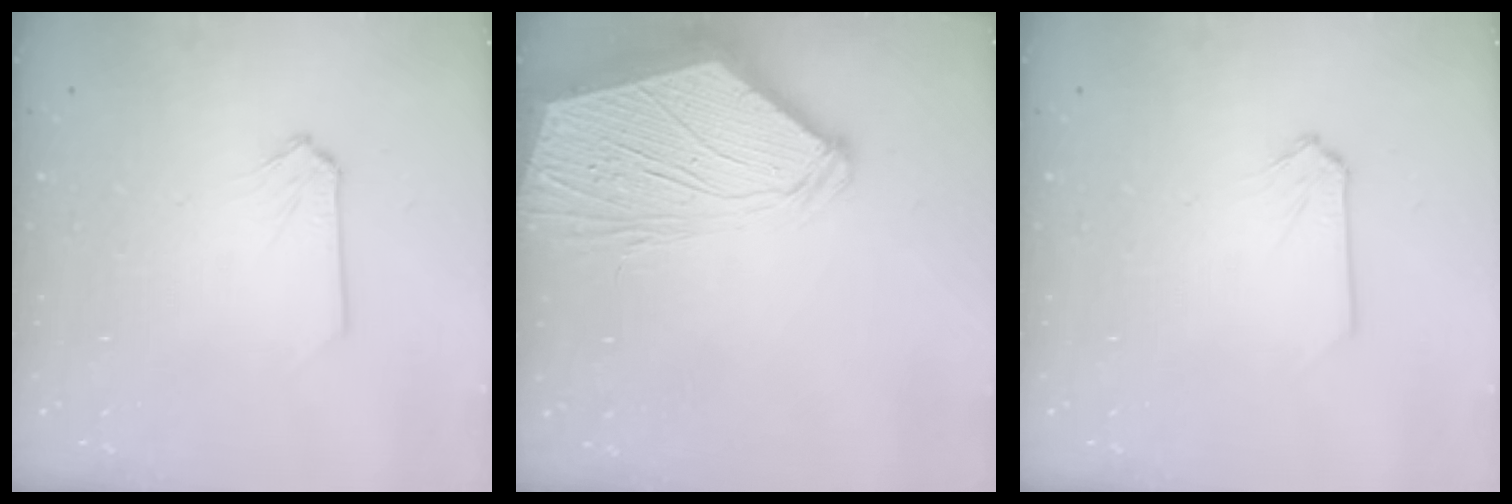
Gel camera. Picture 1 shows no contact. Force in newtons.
{"total": 13.8, "press": 13.6, "slide": 2.0}
{"total": 0.0}